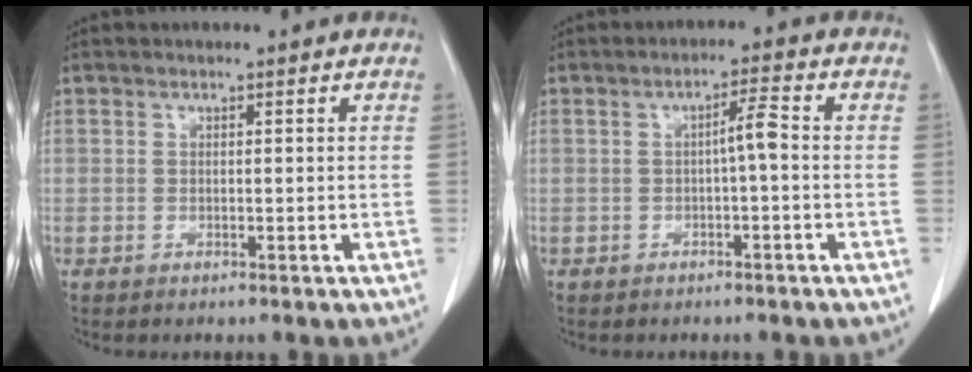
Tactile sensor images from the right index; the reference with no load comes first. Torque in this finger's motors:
{"motor_torque": [0.50, -0.09, 0.15, 0.07]}